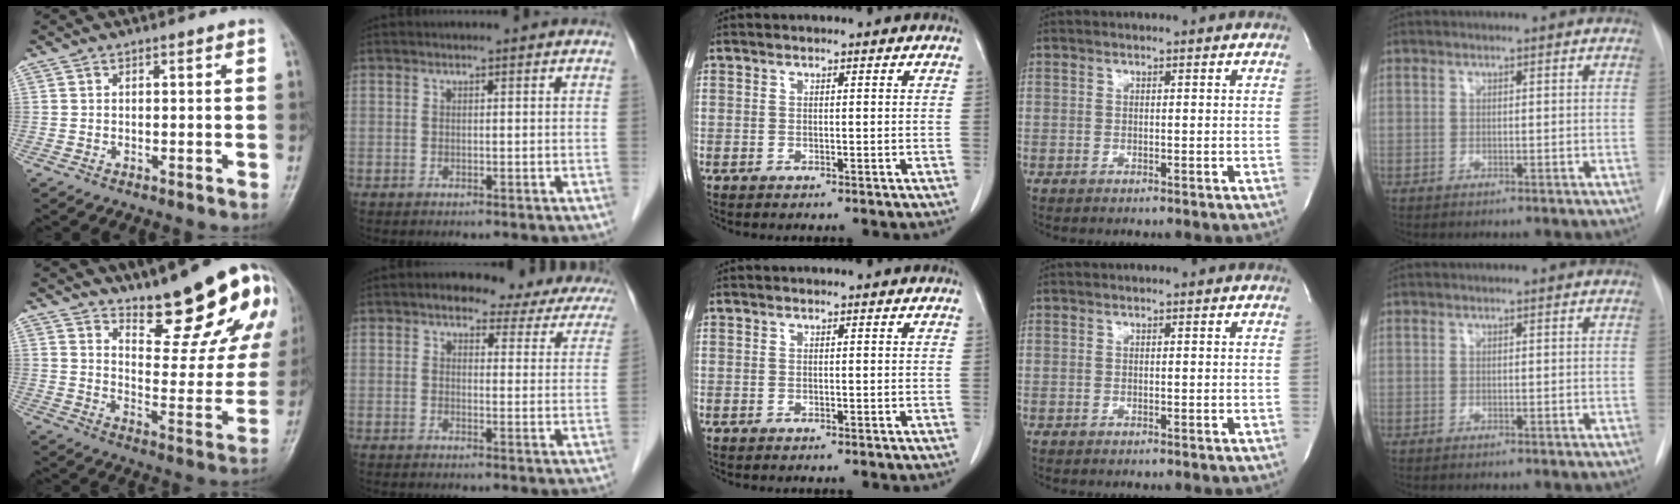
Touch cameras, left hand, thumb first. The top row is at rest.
{"thumb": {"total": 18.6, "force": [13.8, 5.5, 11.2], "torque": [-0.107, -0.111, 0.190]}, "index": {"total": 13.4, "force": [11.0, 5.6, 5.4], "torque": [-0.037, 0.017, 0.103]}}